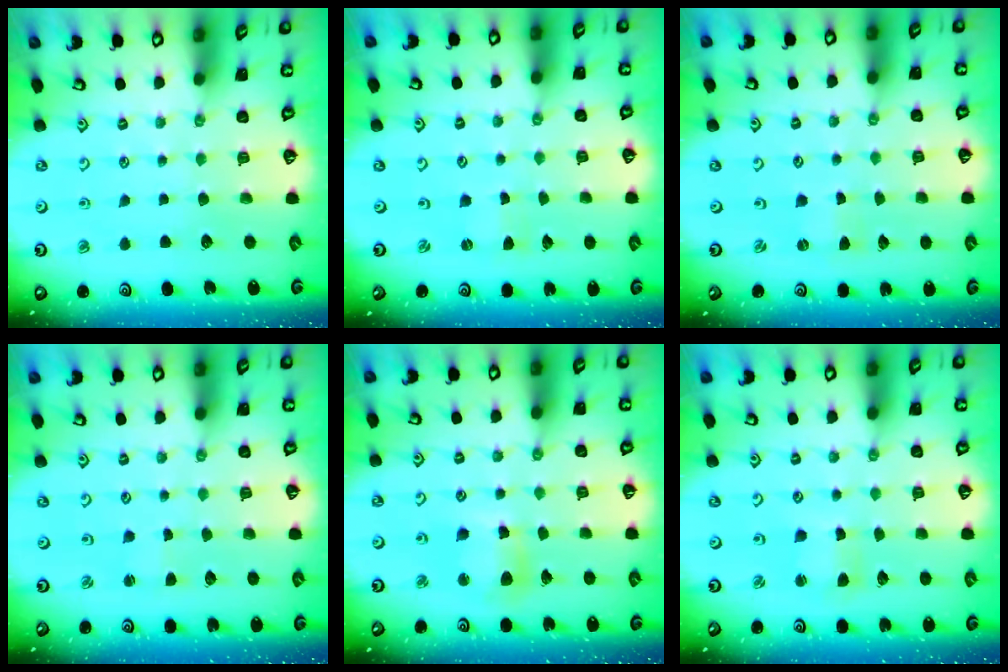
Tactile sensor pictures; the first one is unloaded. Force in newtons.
{"total": 0.0}
{"total": 0.0}
{"total": 0.9, "press": 0.9, "slide": 0.2}
{"total": 8.8, "press": 8.7, "slide": 1.1}
{"total": 2.7, "press": 2.7, "slide": 0.3}